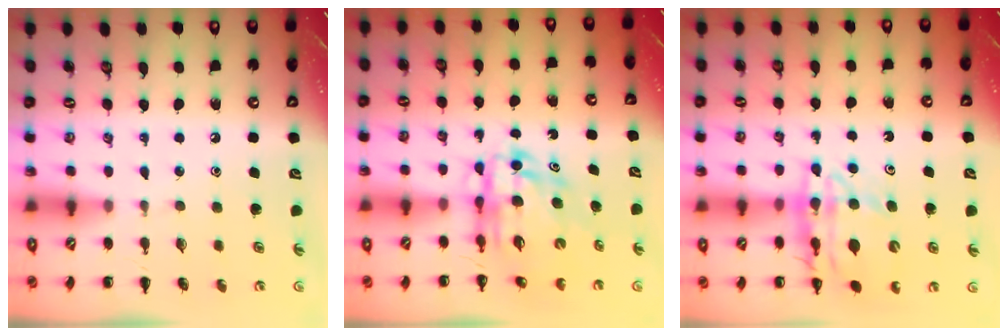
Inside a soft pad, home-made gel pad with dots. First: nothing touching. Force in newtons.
{"total": 9.9, "press": 9.4, "slide": 3.3}
{"total": 14.7, "press": 14.3, "slide": 3.3}